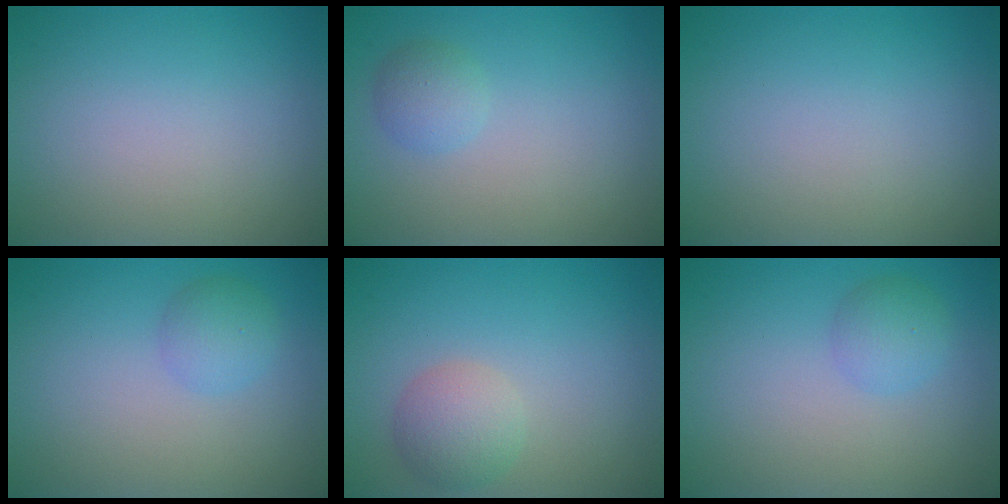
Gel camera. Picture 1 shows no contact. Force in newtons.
{"total": 1.7, "press": 1.7, "slide": 0.1}
{"total": 0.0}
{"total": 2.0, "press": 2.0, "slide": 0.1}
{"total": 3.0, "press": 3.0, "slide": 0.1}
{"total": 2.0, "press": 2.0, "slide": 0.1}